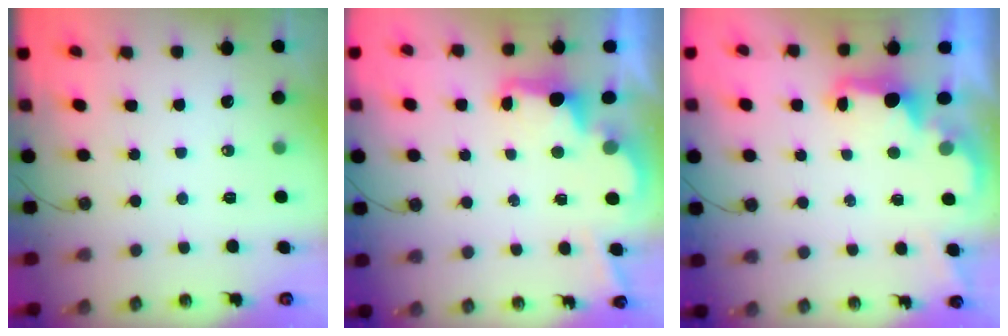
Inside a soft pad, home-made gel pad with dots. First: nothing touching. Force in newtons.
{"total": 2.7, "press": 2.6, "slide": 0.8}
{"total": 2.3, "press": 2.2, "slide": 0.8}